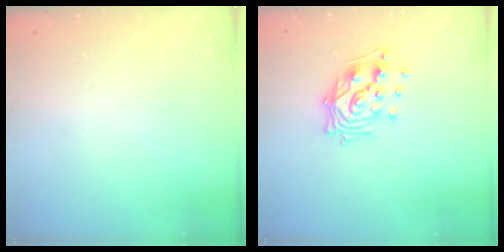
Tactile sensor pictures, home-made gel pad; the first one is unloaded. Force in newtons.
{"total": 13.1, "press": 13.0, "slide": 1.2}